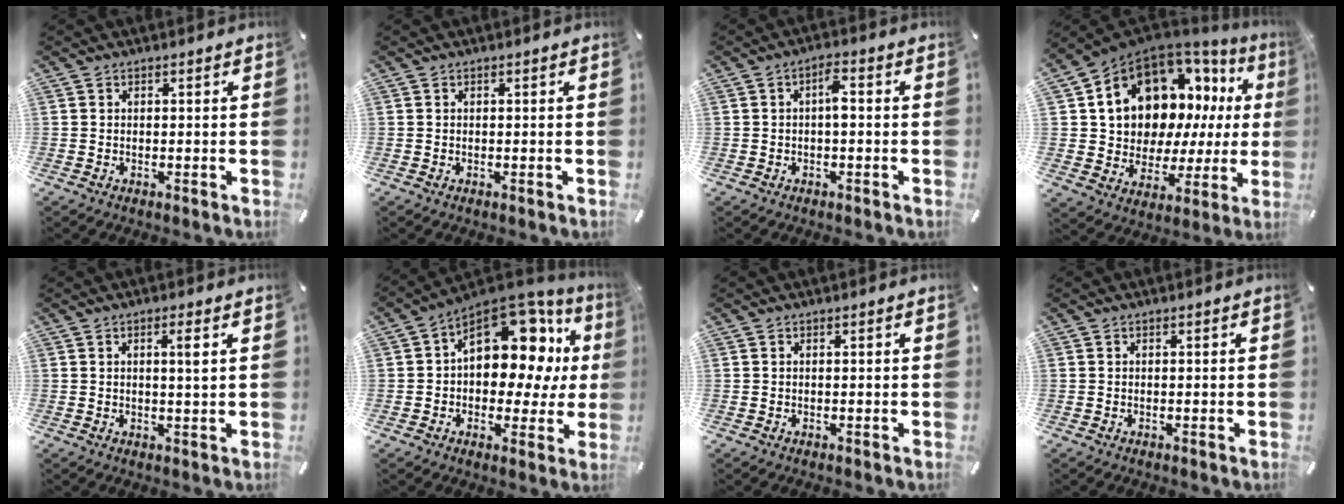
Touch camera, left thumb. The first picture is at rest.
{"total": 0.0}
{"total": 3.8, "force": [-0.2, 1.5, 3.5], "torque": [-0.059, 0.011, -0.009]}
{"total": 15.6, "force": [7.7, 10.9, 8.3], "torque": [-0.139, -0.071, 0.148]}
{"total": 2.9, "force": [0.9, 0.3, 2.8], "torque": [-0.049, -0.002, 0.010]}
{"total": 18.0, "force": [5.9, 11.6, 12.4], "torque": [-0.147, -0.048, 0.100]}
{"total": 0.0}
{"total": 0.0}